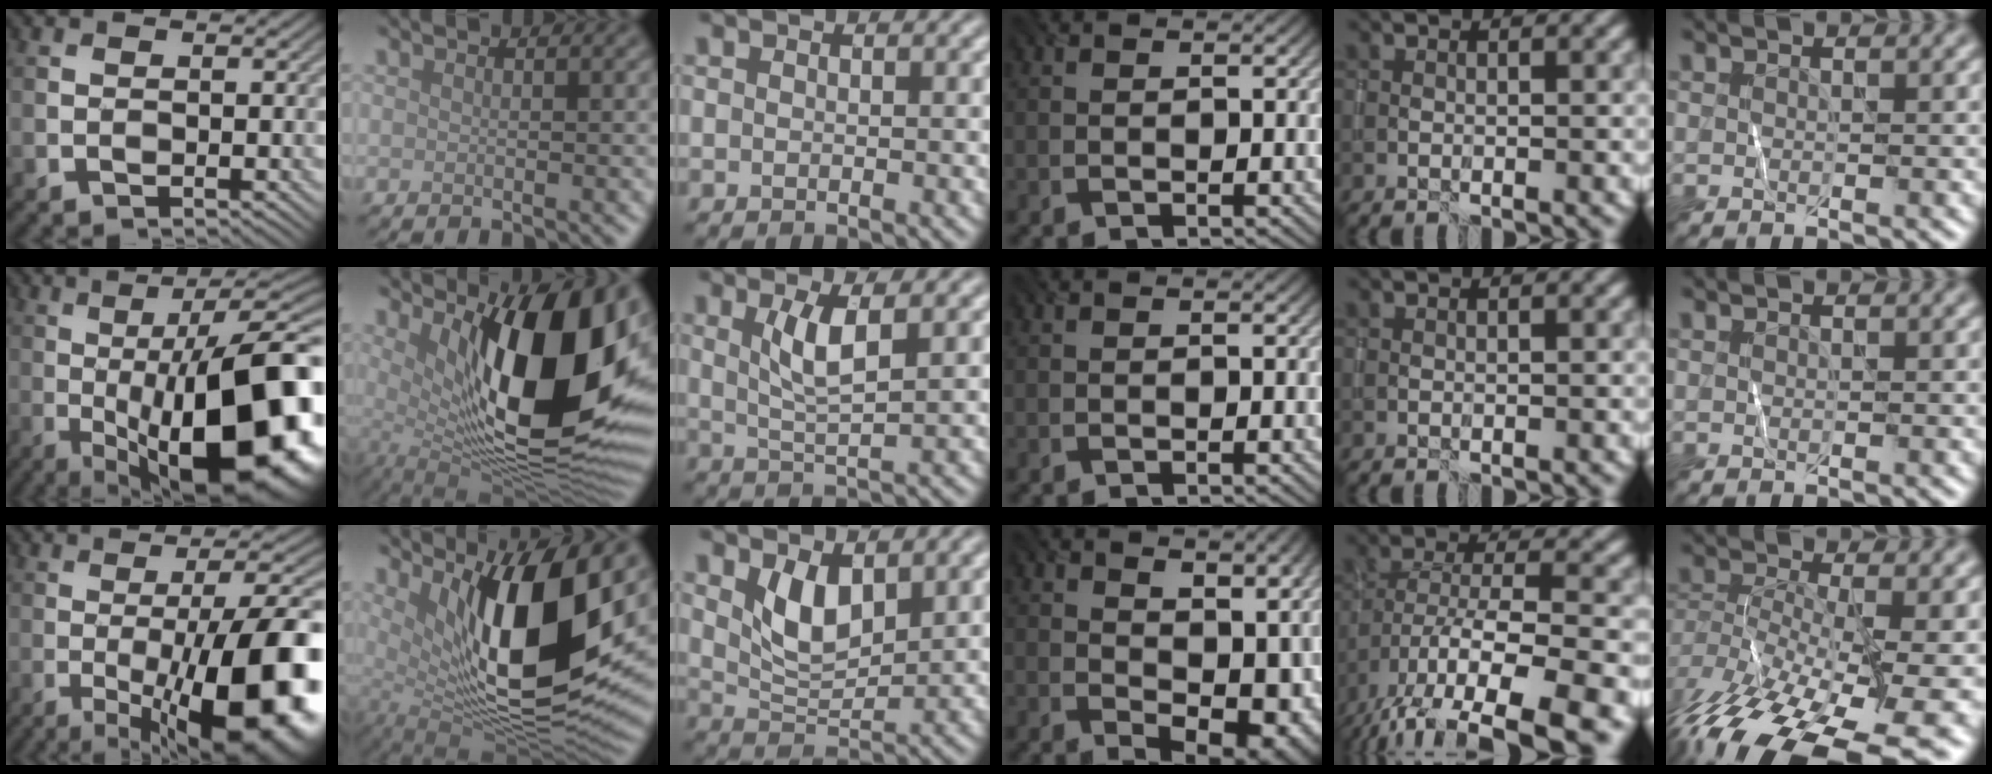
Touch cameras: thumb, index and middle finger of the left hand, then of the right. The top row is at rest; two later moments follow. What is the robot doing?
{"motion": "wrap", "object": "ribbon"}